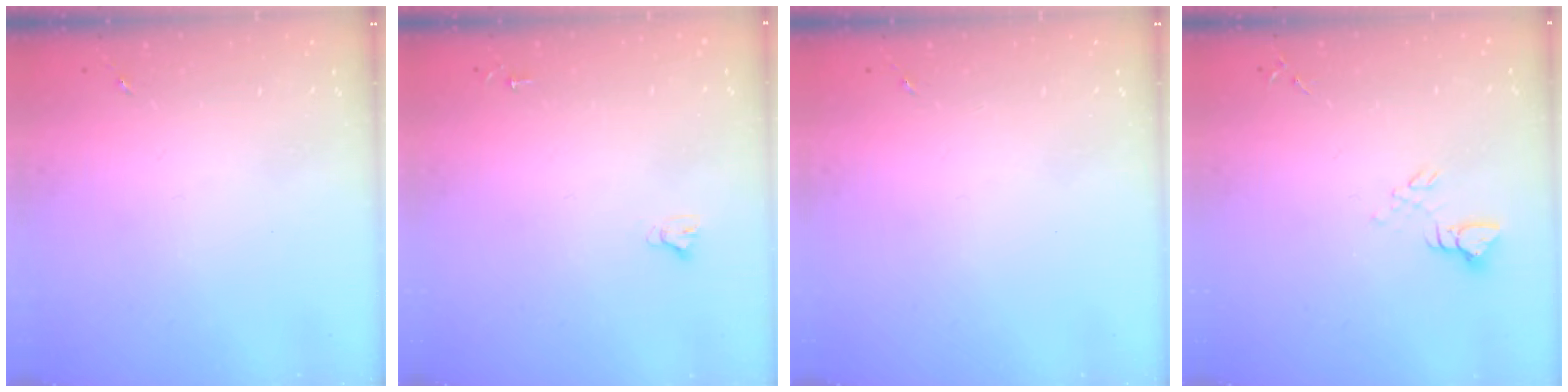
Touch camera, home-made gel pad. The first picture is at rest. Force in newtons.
{"total": 2.4, "press": 2.4, "slide": 0.2}
{"total": 0.0}
{"total": 5.1, "press": 5.1, "slide": 0.4}